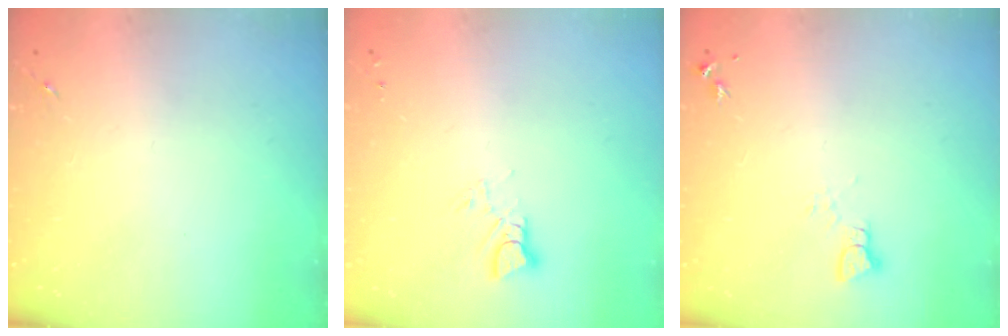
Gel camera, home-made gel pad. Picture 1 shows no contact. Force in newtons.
{"total": 3.6, "press": 3.6, "slide": 0.2}
{"total": 2.2, "press": 2.2, "slide": 0.2}